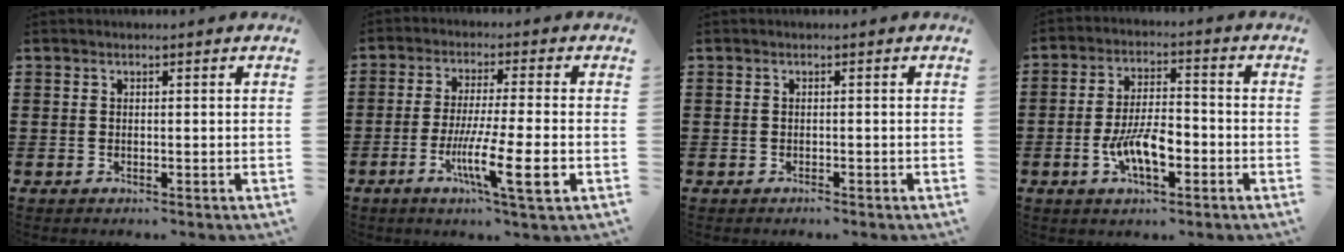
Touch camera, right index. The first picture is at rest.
{"total": 10.8, "force": [-3.6, 0.8, 10.2], "torque": [-0.186, -0.015, -0.064]}
{"total": 0.7, "force": [-0.7, 0.0, 0.1], "torque": [-0.004, -0.003, -0.014]}
{"total": 8.0, "force": [-2.7, 3.1, 6.9], "torque": [-0.148, -0.002, -0.053]}